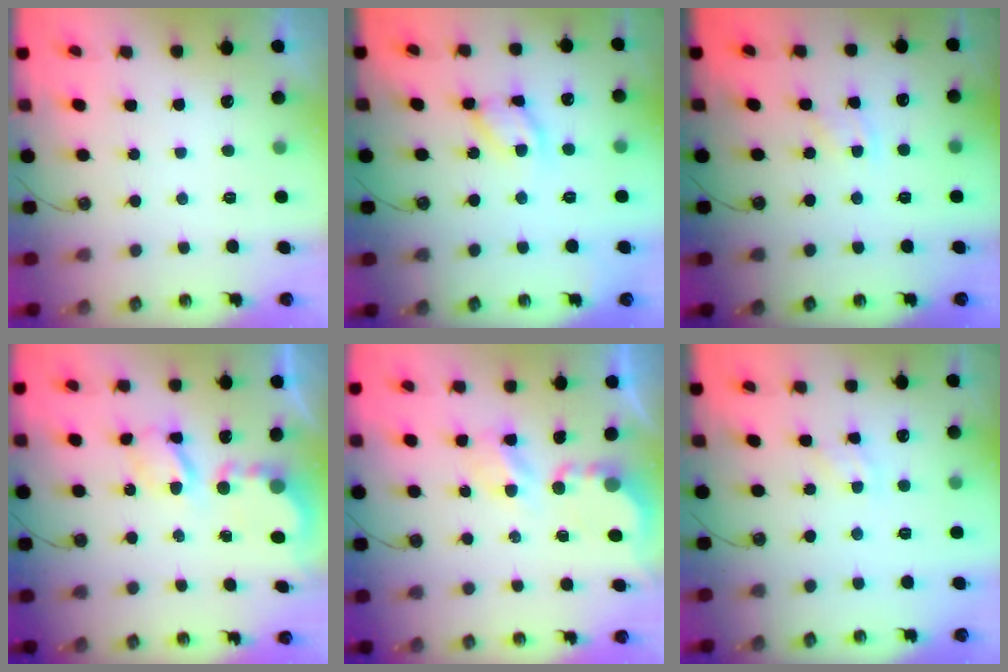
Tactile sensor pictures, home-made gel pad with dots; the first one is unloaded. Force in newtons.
{"total": 10.6, "press": 10.6, "slide": 1.0}
{"total": 4.5, "press": 4.4, "slide": 0.5}
{"total": 5.7, "press": 5.7, "slide": 0.4}
{"total": 4.5, "press": 4.5, "slide": 0.3}
{"total": 1.6, "press": 1.6, "slide": 0.2}